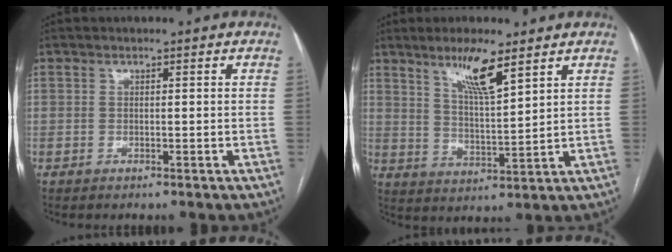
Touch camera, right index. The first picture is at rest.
{"total": 8.0, "force": [5.2, 0.7, 6.0], "torque": [-0.113, -0.009, 0.097]}